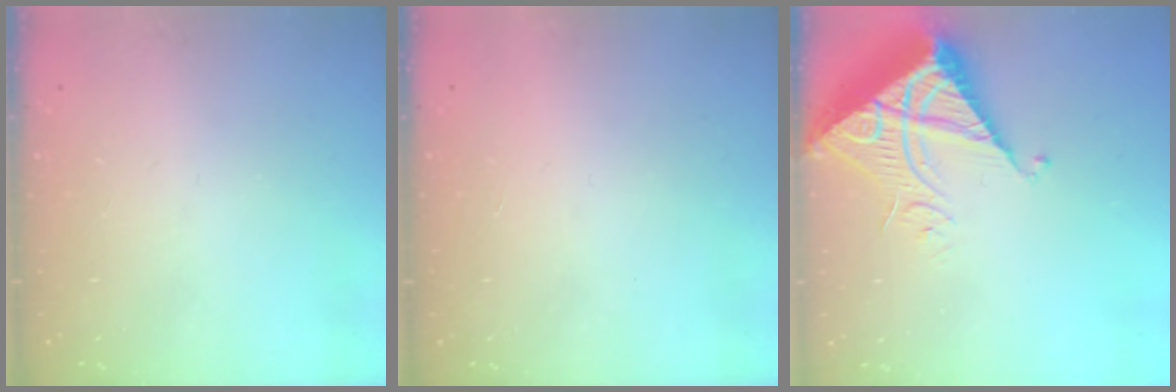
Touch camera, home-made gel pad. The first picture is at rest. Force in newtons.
{"total": 1.5, "press": 1.5, "slide": 0.1}
{"total": 9.8, "press": 9.8, "slide": 1.0}